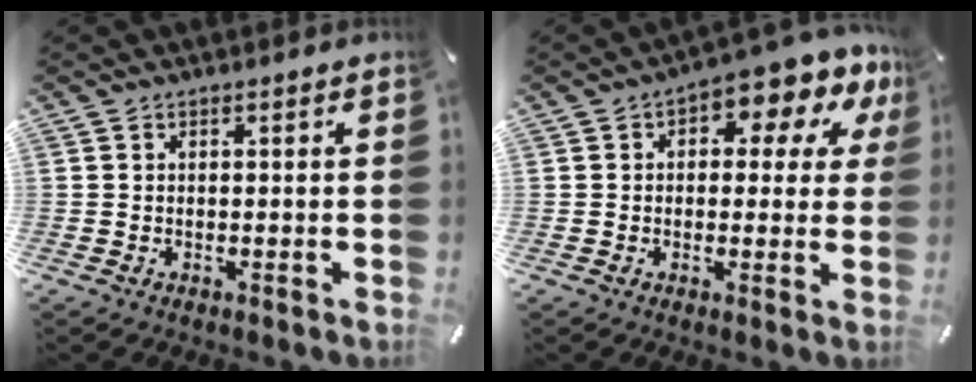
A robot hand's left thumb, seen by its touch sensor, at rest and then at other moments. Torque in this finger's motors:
{"motor_torque": [0.40, 0.31, 0.74, 0.23, 0.11]}